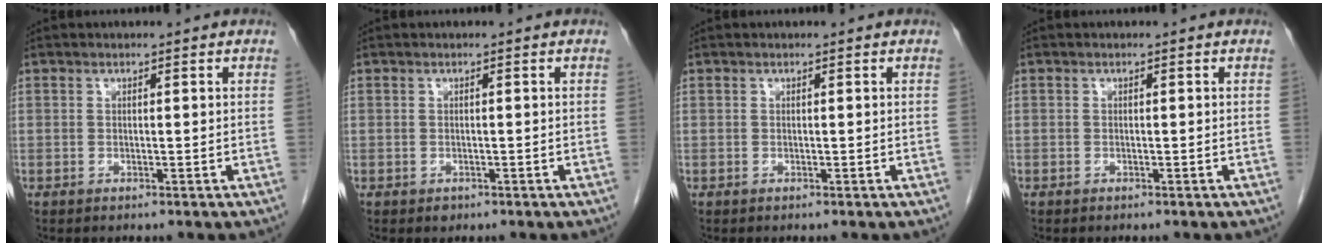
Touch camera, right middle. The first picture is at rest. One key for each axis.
{"total": 0.7, "fx": -0.4, "fy": 0.5, "fz": 0.2, "tx": -0.004, "ty": 0.001, "tz": -0.002}
{"total": 0.0}
{"total": 0.0}